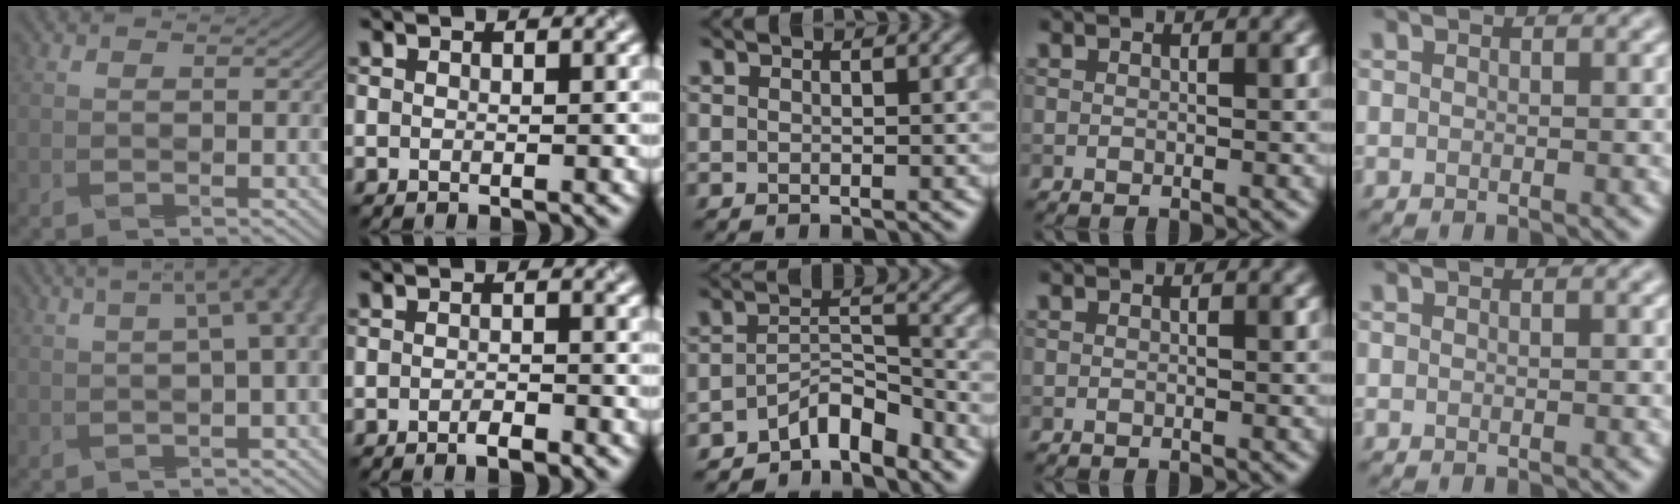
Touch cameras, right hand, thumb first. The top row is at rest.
{"thumb": {"total": 9.0, "force": [1.2, 3.2, 8.3], "torque": [-0.114, 0.012, 0.021]}, "index": {"total": 1.6, "force": [-1.1, 0.4, 1.1], "torque": [-0.017, 0.001, -0.017]}, "middle": {"total": 4.3, "force": [-3.4, 1.6, 2.3], "torque": [-0.031, 0.011, -0.063]}}